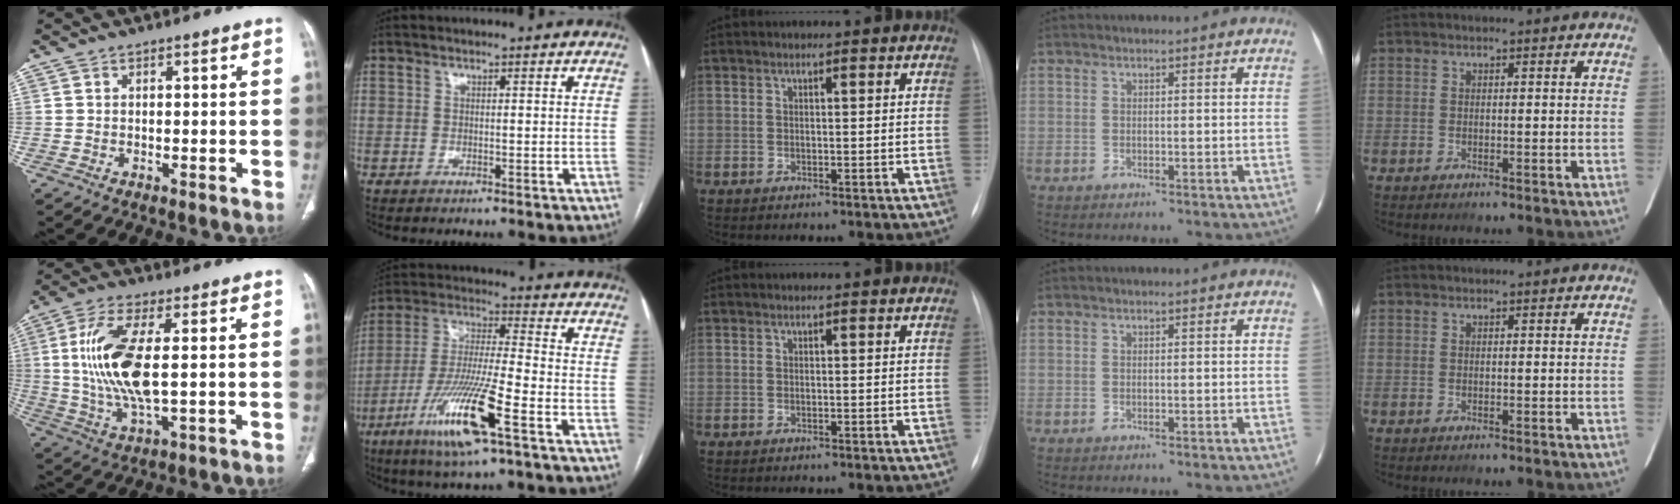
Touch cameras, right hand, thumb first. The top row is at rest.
{"thumb": {"total": 14.4, "force": [1.4, 5.3, 13.4], "torque": [-0.288, -0.007, 0.030]}, "index": {"total": 15.2, "force": [-7.4, 0.8, 13.3], "torque": [-0.272, -0.024, -0.135]}}